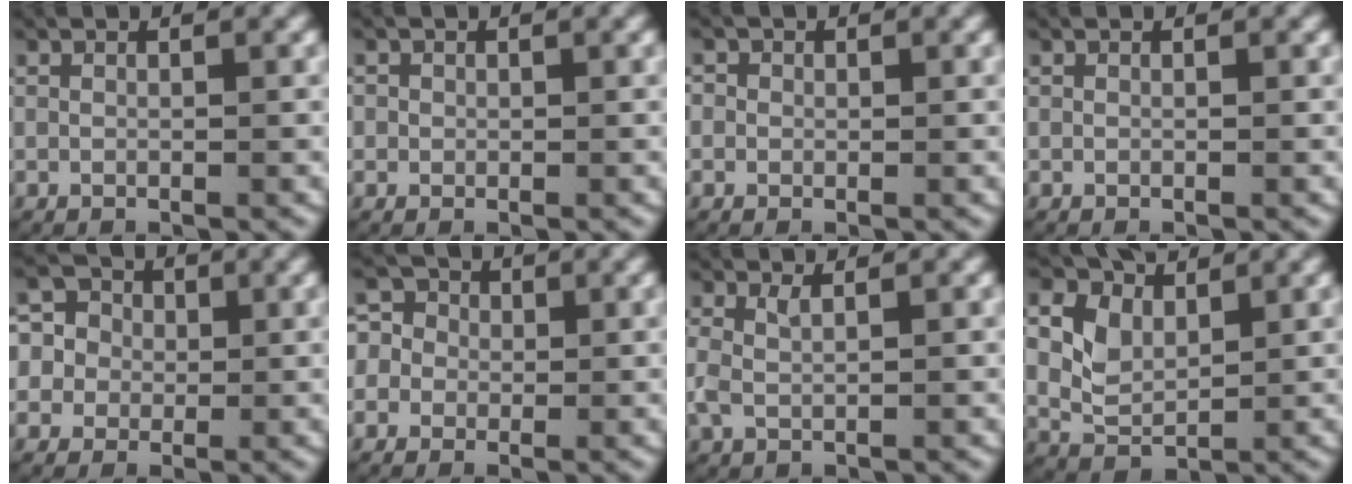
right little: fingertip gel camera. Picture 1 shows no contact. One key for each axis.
{"total": 1.1, "fx": 0.1, "fy": 1.1, "fz": 0.1, "tx": -0.007, "ty": -0.001, "tz": 0.001}
{"total": 1.4, "fx": 0.1, "fy": 1.3, "fz": 0.2, "tx": -0.007, "ty": 0.001, "tz": -0.003}
{"total": 0.0}
{"total": 7.8, "fx": 0.2, "fy": 7.4, "fz": 2.7, "tx": -0.089, "ty": -0.017, "tz": -0.004}
{"total": 6.0, "fx": 0.5, "fy": 5.6, "fz": 2.0, "tx": -0.058, "ty": 0.001, "tz": -0.005}
{"total": 1.9, "fx": 0.3, "fy": 1.3, "fz": 1.3, "tx": -0.049, "ty": -0.011, "tz": 0.016}
{"total": 5.3, "fx": 1.2, "fy": 4.2, "fz": 3.0, "tx": -0.086, "ty": -0.017, "tz": 0.030}